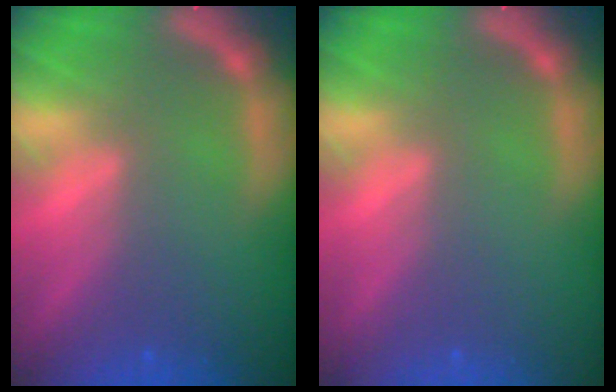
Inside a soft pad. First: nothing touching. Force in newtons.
{"total": 0.0}